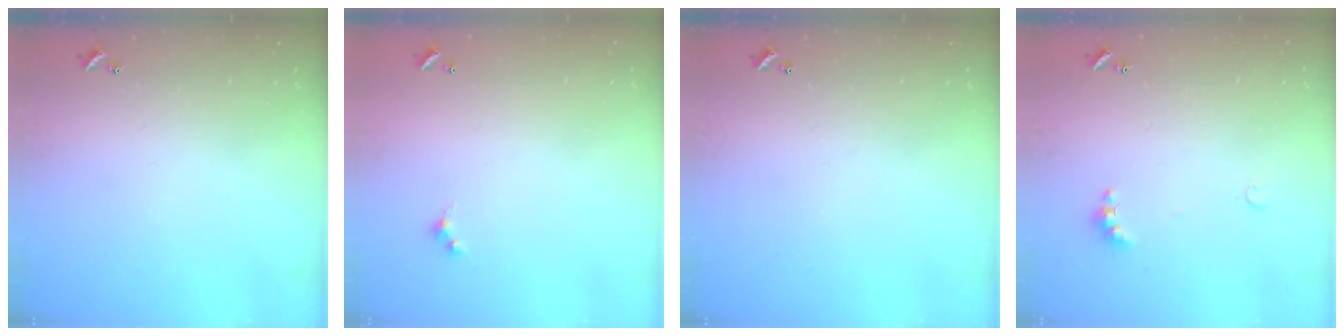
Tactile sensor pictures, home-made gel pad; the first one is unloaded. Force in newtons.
{"total": 1.5, "press": 1.4, "slide": 0.3}
{"total": 0.0}
{"total": 3.2, "press": 3.1, "slide": 0.8}